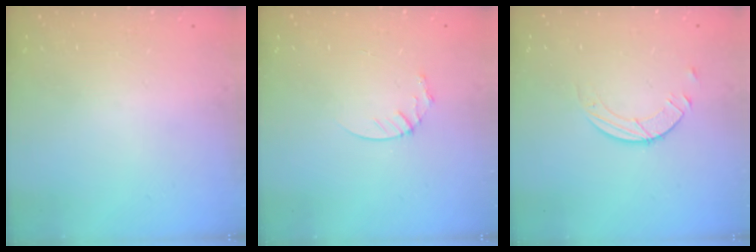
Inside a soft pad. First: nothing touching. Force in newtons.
{"total": 3.6, "press": 3.6, "slide": 0.4}
{"total": 3.7, "press": 3.7, "slide": 0.4}